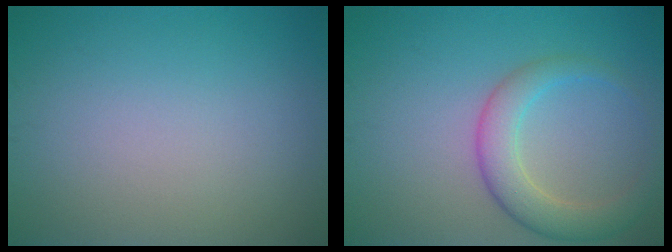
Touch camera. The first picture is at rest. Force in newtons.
{"total": 4.1, "press": 4.1, "slide": 0.3}